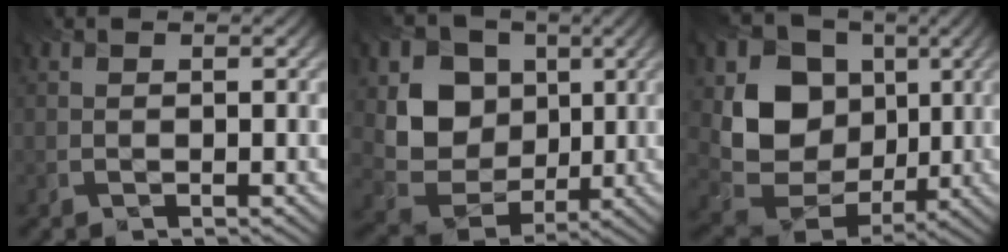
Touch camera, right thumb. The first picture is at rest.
{"total": 10.2, "force": [2.2, 8.5, 5.2], "torque": [-0.118, -0.019, 0.030]}
{"total": 12.9, "force": [2.1, 10.7, 6.9], "torque": [-0.159, -0.012, 0.036]}